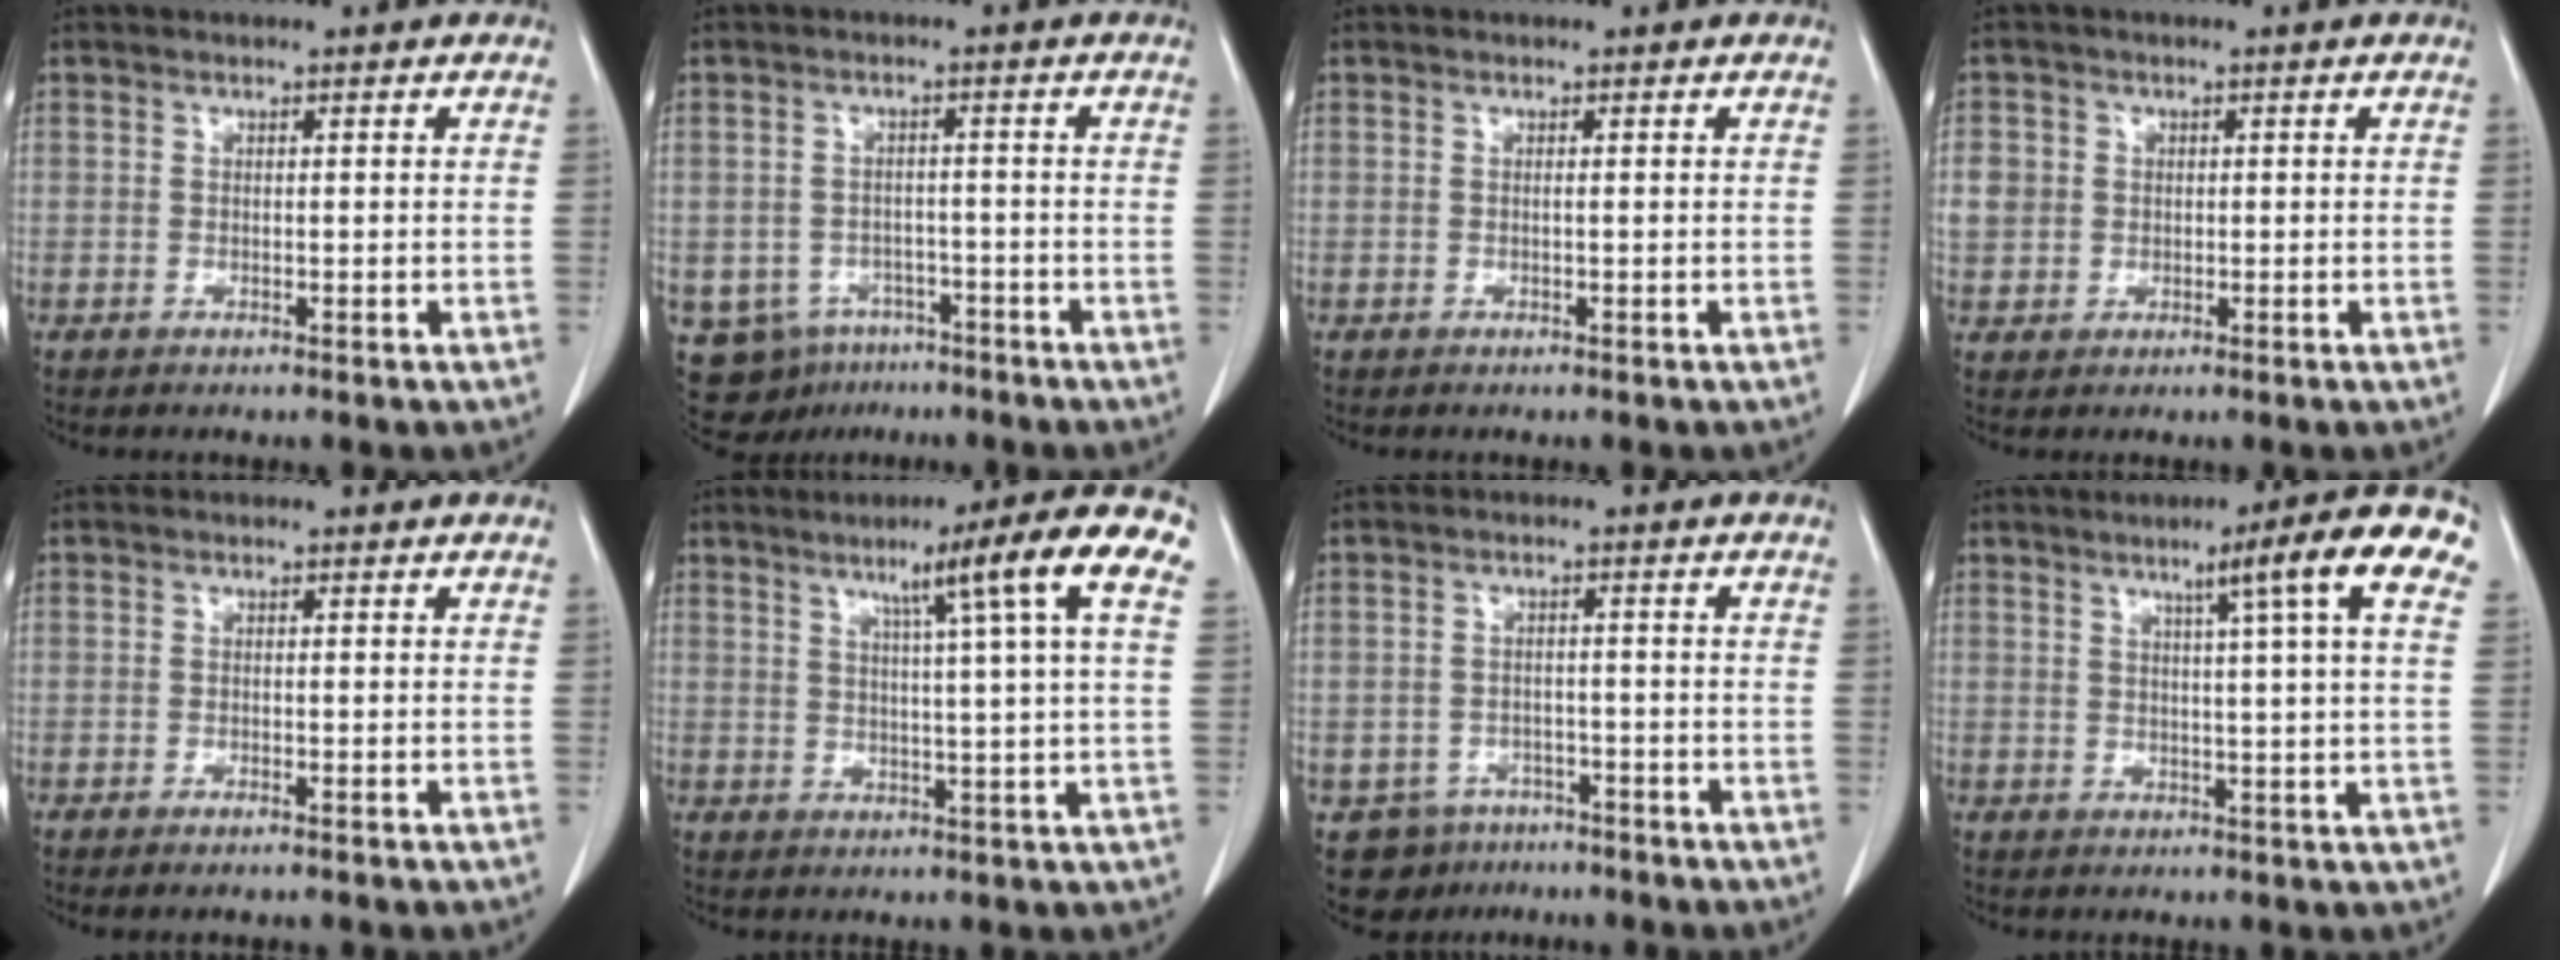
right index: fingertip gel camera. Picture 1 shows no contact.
{"total": 8.0, "force": [-4.3, 6.4, 2.0], "torque": [-0.040, 0.009, -0.054]}
{"total": 0.0}
{"total": 5.4, "force": [0.9, 5.1, 1.4], "torque": [-0.040, 0.012, 0.023]}
{"total": 0.5, "force": [-0.3, 0.1, 0.4], "torque": [-0.006, -0.001, -0.005]}
{"total": 12.6, "force": [5.6, -1.4, 11.2], "torque": [-0.158, 0.011, 0.072]}
{"total": 6.0, "force": [-3.5, 4.8, 0.7], "torque": [-0.007, 0.009, -0.045]}
{"total": 11.5, "force": [5.4, -0.6, 10.1], "torque": [-0.139, 0.007, 0.061]}